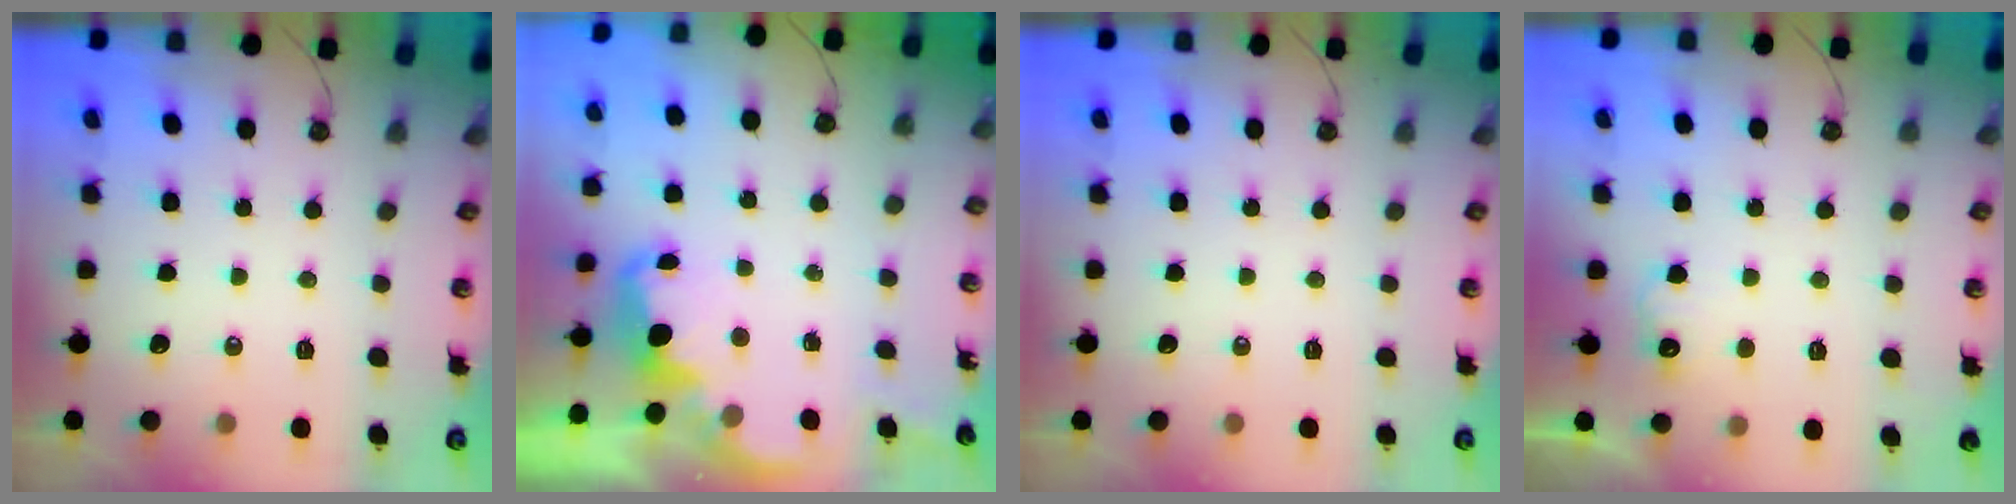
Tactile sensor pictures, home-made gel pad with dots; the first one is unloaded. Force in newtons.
{"total": 2.6, "press": 2.6, "slide": 0.7}
{"total": 0.0}
{"total": 6.9, "press": 6.8, "slide": 1.3}